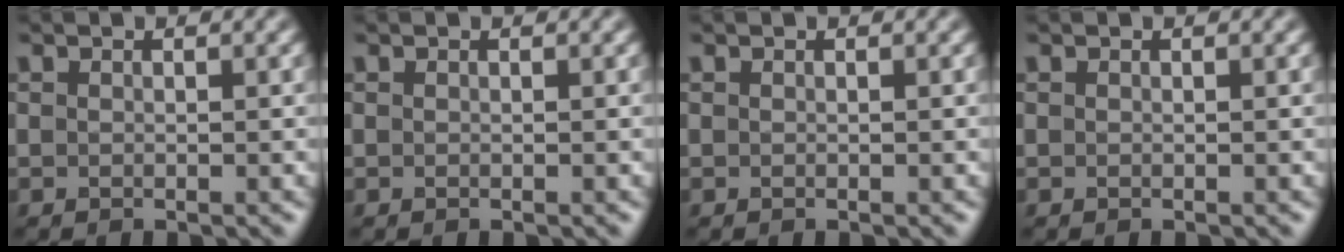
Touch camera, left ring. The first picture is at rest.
{"total": 0.0}
{"total": 0.0}
{"total": 0.0}